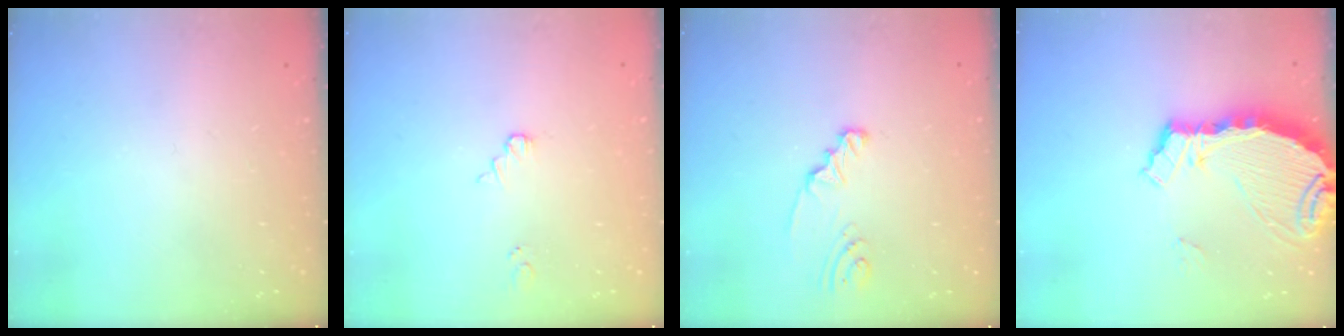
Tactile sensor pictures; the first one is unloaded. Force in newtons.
{"total": 1.7, "press": 1.7, "slide": 0.3}
{"total": 2.3, "press": 2.3, "slide": 0.2}
{"total": 8.9, "press": 8.9, "slide": 1.0}